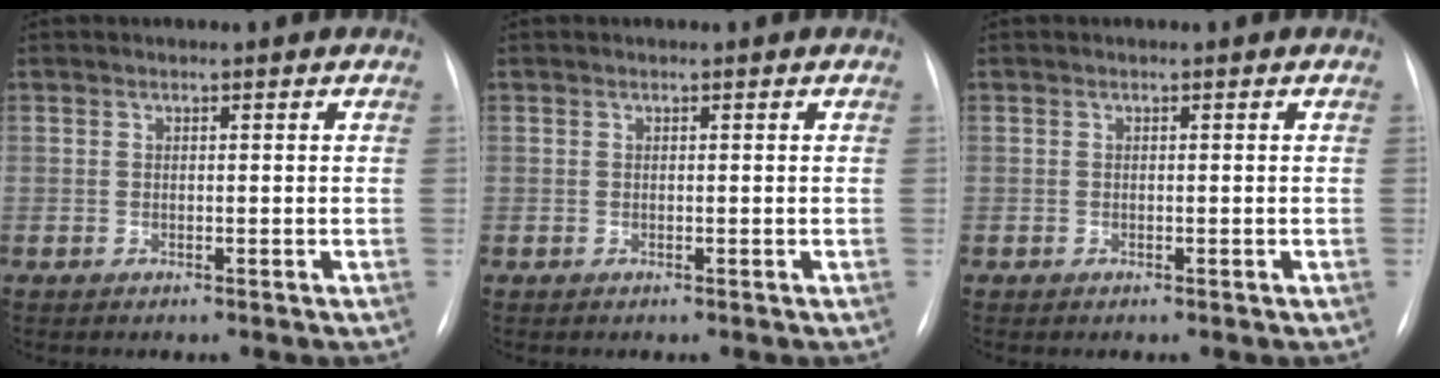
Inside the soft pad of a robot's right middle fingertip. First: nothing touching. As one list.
[{"total": 0.0}, {"total": 0.0}]